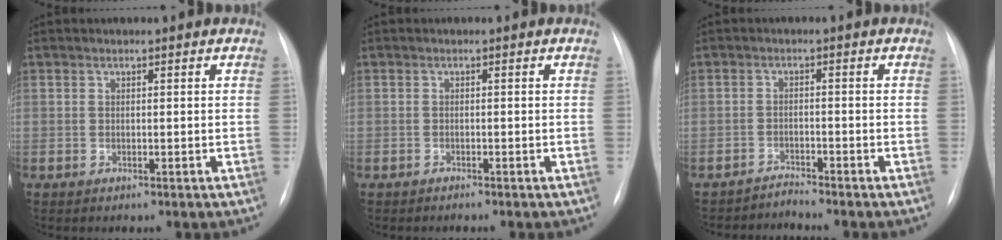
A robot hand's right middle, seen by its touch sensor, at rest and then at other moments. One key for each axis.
{"total": 0.6, "fx": -0.6, "fy": 0.0, "fz": 0.1, "tx": -0.006, "ty": -0.002, "tz": -0.012}
{"total": 2.3, "fx": -2.0, "fy": -0.6, "fz": -0.9, "tx": 0.023, "ty": -0.013, "tz": -0.032}